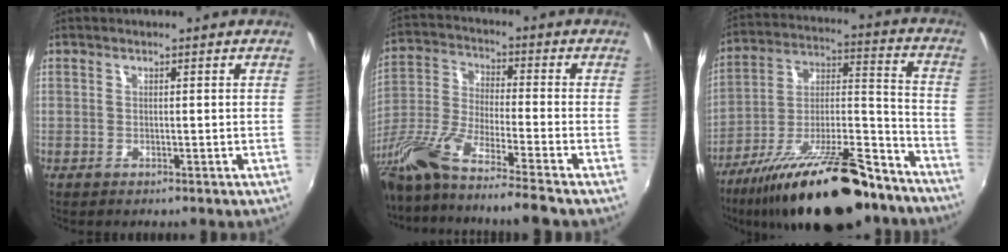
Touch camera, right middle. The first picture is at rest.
{"total": 18.1, "force": [-14.1, -0.4, 11.4], "torque": [-0.207, -0.063, -0.259]}
{"total": 26.3, "force": [-18.9, 7.8, 16.5], "torque": [-0.276, -0.010, -0.286]}